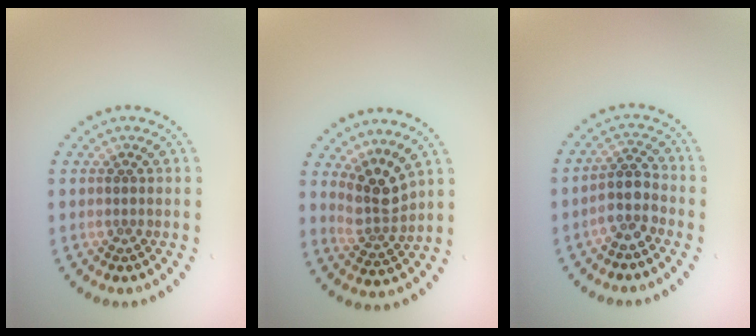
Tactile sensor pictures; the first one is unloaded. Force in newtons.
{"total": 3.1, "press": 2.3, "slide": 2.1}
{"total": 2.8, "press": 2.4, "slide": 1.5}